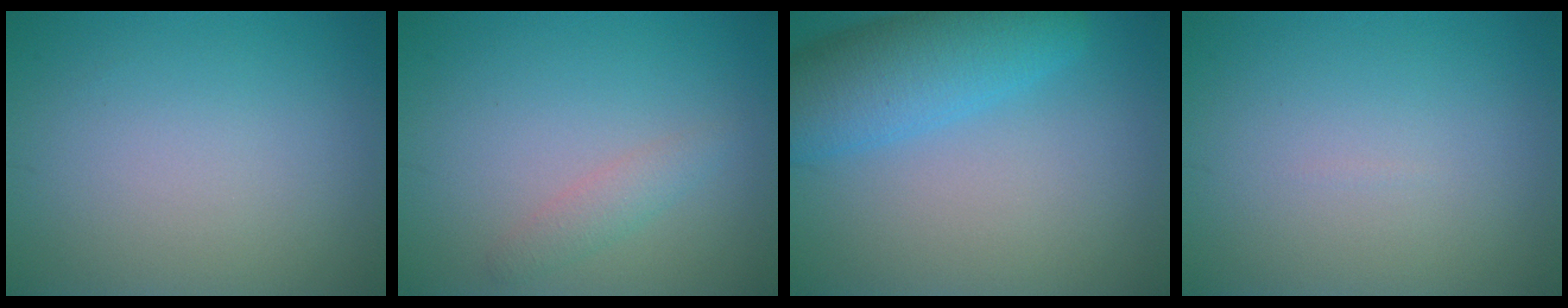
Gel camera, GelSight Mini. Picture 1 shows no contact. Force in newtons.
{"total": 1.6, "press": 1.6, "slide": 0.1}
{"total": 7.1, "press": 7.1, "slide": 0.3}
{"total": 0.0}